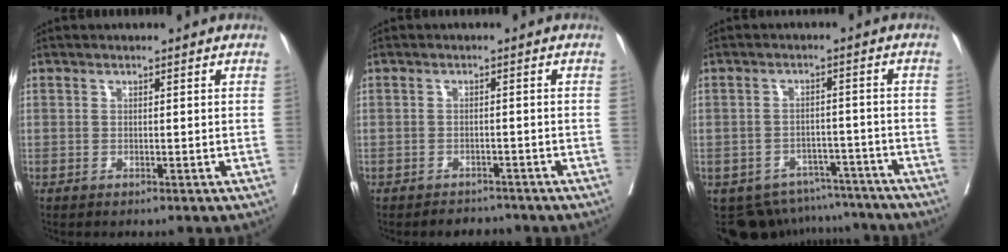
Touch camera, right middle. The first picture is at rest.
{"total": 2.3, "force": [-2.2, 0.8, -0.2], "torque": [0.005, -0.001, -0.031]}
{"total": 11.5, "force": [-10.0, 5.5, 1.5], "torque": [-0.019, 0.023, -0.124]}